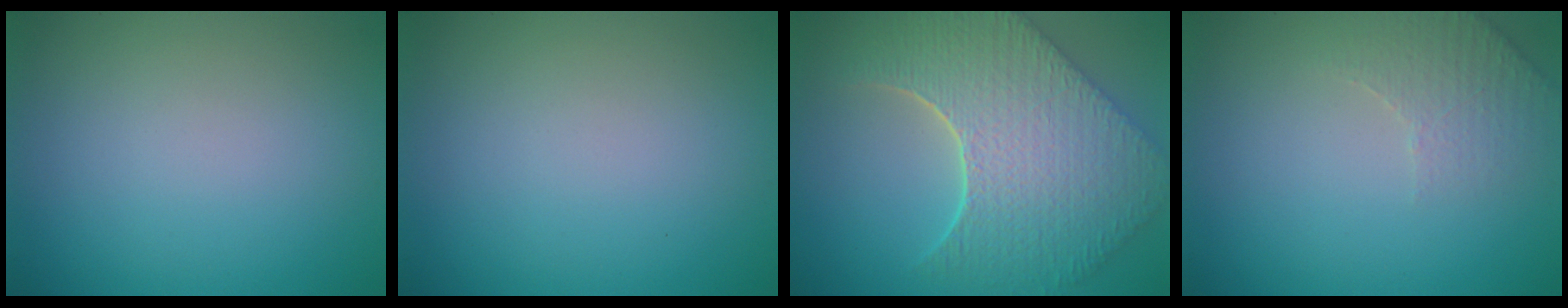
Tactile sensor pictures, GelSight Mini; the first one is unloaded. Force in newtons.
{"total": 0.0}
{"total": 9.9, "press": 7.1, "slide": 6.8}
{"total": 2.3, "press": 2.3, "slide": 0.6}